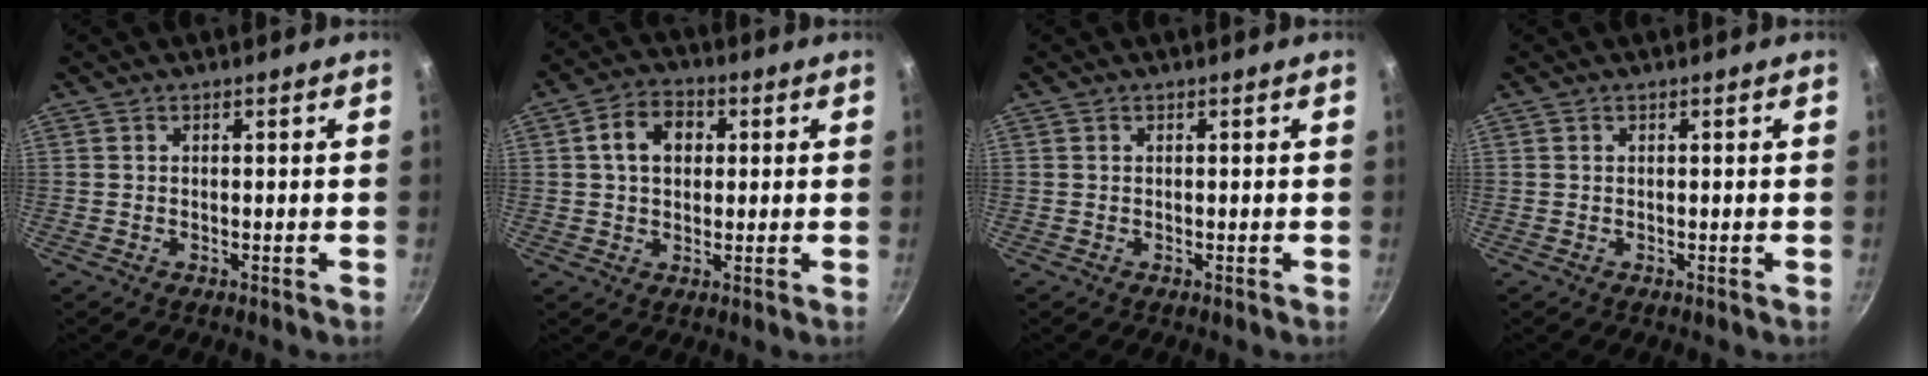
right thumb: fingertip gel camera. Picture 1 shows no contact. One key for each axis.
{"total": 7.6, "fx": 1.5, "fy": 5.7, "fz": 4.8, "tx": -0.058, "ty": 0.012, "tz": 0.017}
{"total": 0.0}
{"total": 0.0}